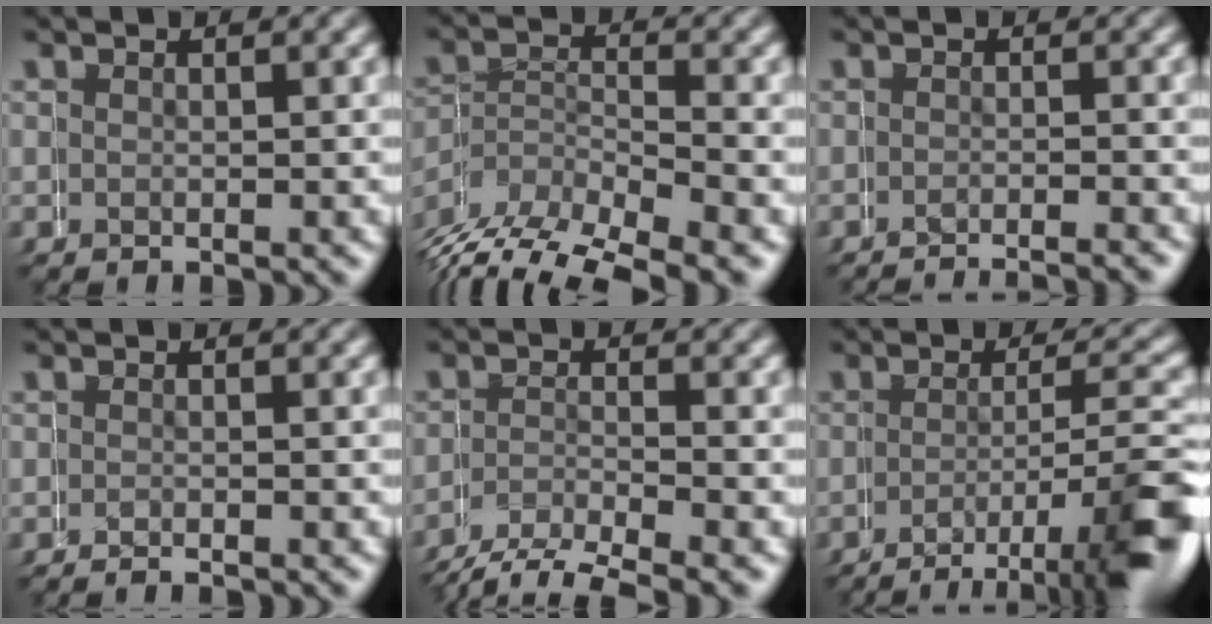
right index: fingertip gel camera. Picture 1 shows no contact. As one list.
[{"total": 5.8, "force": [-4.0, 3.5, 2.3], "torque": [-0.056, -0.020, -0.059]}, {"total": 4.0, "force": [-3.9, 0.2, 0.5], "torque": [0.010, -0.006, -0.056]}, {"total": 1.1, "force": [-1.1, 0.0, 0.0], "torque": [0.005, -0.001, -0.016]}, {"total": 2.5, "force": [-1.9, 1.4, 0.7], "torque": [-0.017, -0.003, -0.034]}, {"total": 9.1, "force": [-4.7, 2.6, 7.3], "torque": [-0.104, -0.030, -0.052]}]